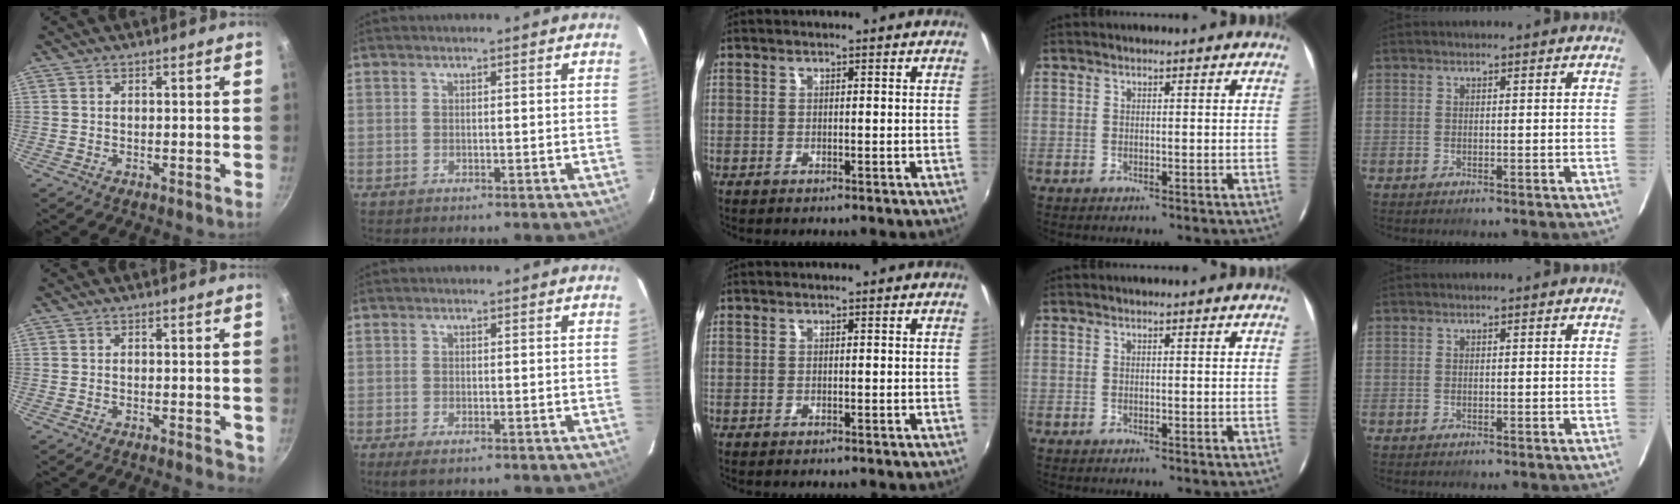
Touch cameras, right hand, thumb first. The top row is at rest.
{"thumb": {"total": 2.3, "force": [-0.7, 0.9, 2.0], "torque": [-0.026, -0.005, -0.010]}, "index": {"total": 2.8, "force": [-1.9, 0.8, 1.9], "torque": [-0.043, -0.011, -0.033]}}